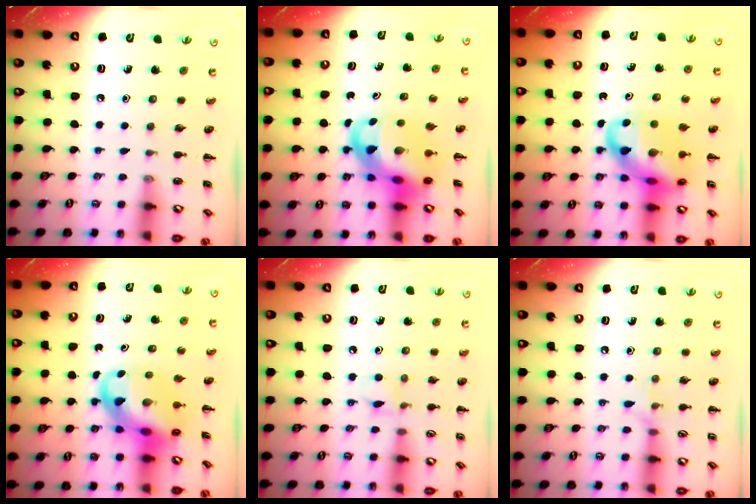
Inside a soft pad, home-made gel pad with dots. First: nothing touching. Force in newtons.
{"total": 10.4, "press": 10.1, "slide": 2.6}
{"total": 15.9, "press": 15.5, "slide": 3.5}
{"total": 10.8, "press": 10.4, "slide": 3.0}
{"total": 4.5, "press": 4.3, "slide": 1.5}
{"total": 5.4, "press": 5.2, "slide": 1.5}